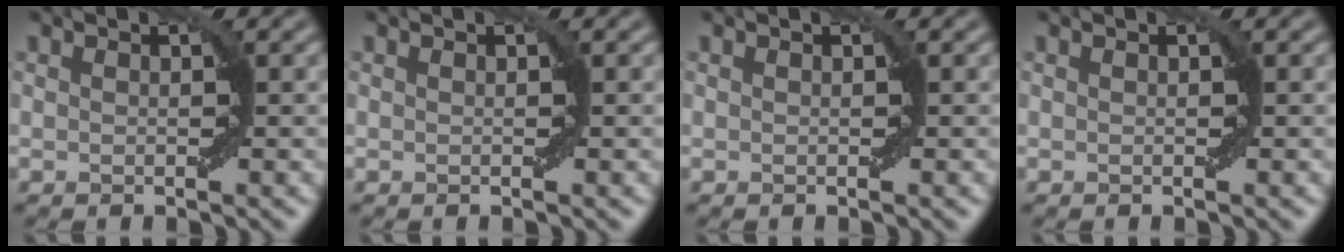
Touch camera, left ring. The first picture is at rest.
{"total": 0.0}
{"total": 0.0}
{"total": 0.0}